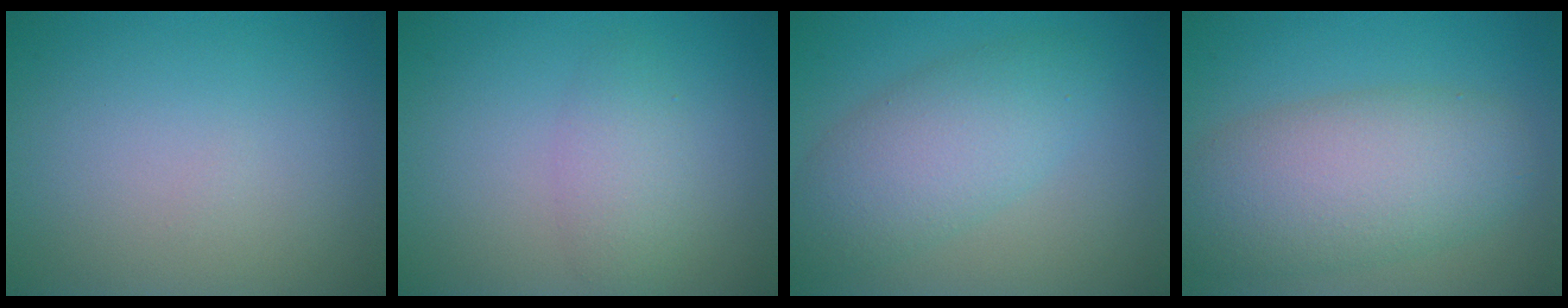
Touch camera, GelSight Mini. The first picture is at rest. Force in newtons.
{"total": 2.4, "press": 2.4, "slide": 0.0}
{"total": 5.3, "press": 5.3, "slide": 0.2}
{"total": 7.7, "press": 7.7, "slide": 0.6}